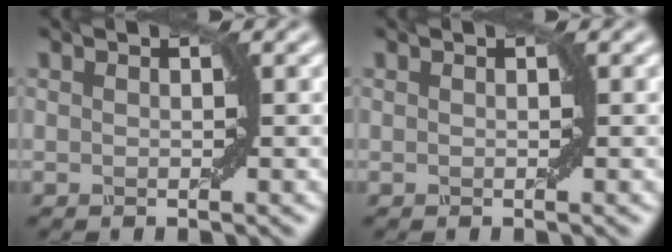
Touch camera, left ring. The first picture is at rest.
{"total": 0.0}